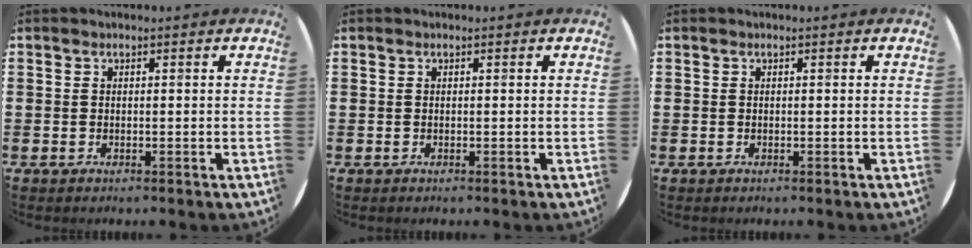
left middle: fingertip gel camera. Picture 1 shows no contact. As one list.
[{"total": 0.0}, {"total": 0.0}]